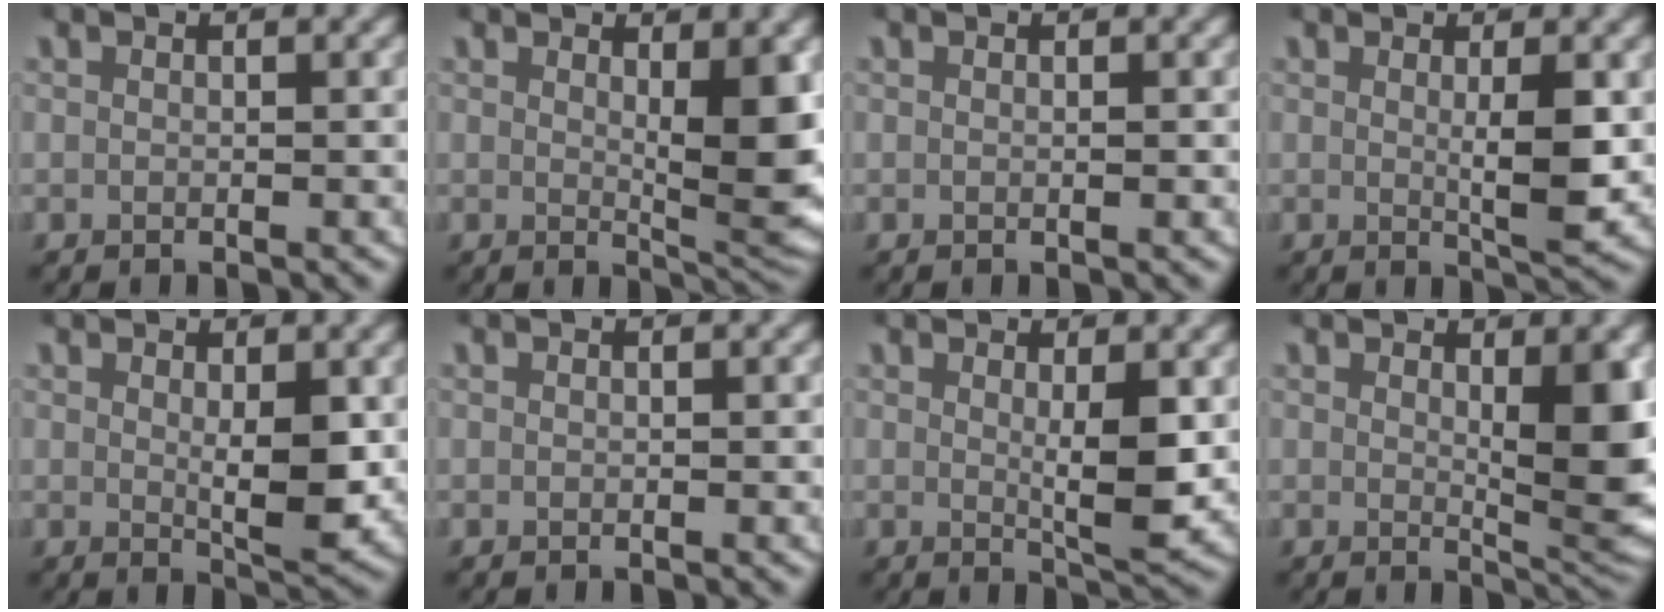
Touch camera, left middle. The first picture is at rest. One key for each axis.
{"total": 5.3, "fx": 1.1, "fy": 1.4, "fz": 5.0, "tx": -0.068, "ty": -0.017, "tz": 0.023}
{"total": 0.0}
{"total": 3.3, "fx": 0.5, "fy": 0.5, "fz": 3.3, "tx": -0.051, "ty": -0.012, "tz": 0.010}
{"total": 3.6, "fx": 0.7, "fy": 1.1, "fz": 3.4, "tx": -0.054, "ty": -0.018, "tz": 0.015}
{"total": 0.0}
{"total": 3.6, "fx": 0.8, "fy": 0.7, "fz": 3.4, "tx": -0.055, "ty": -0.017, "tz": 0.016}
{"total": 5.7, "fx": 1.1, "fy": 1.6, "fz": 5.3, "tx": -0.067, "ty": -0.015, "tz": 0.022}